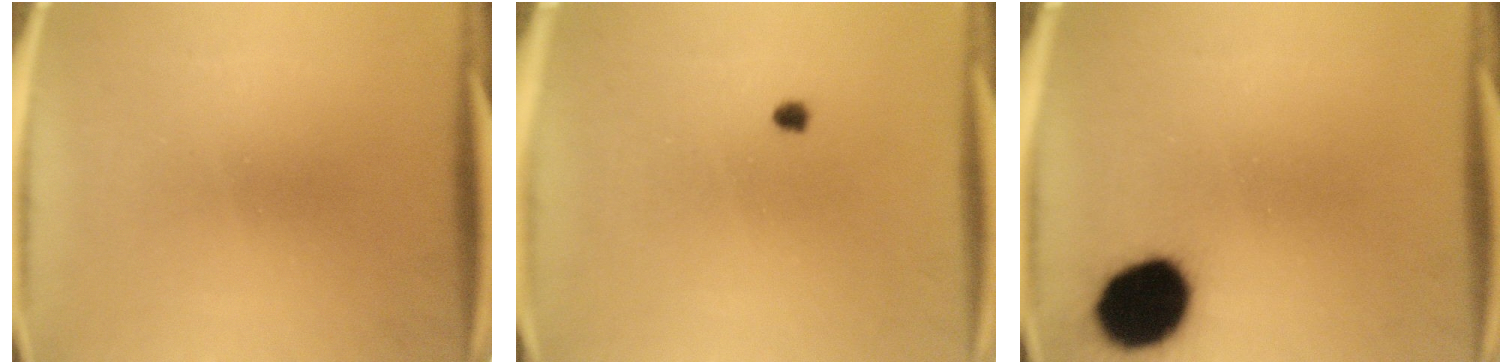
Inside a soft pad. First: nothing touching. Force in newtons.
{"total": 0.9}
{"total": 15.5}